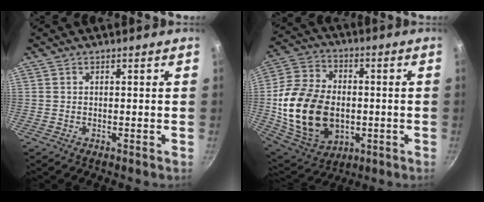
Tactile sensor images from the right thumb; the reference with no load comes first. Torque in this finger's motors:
{"motor_torque": [-0.37, 1.52, 1.68, -0.57, 0.38]}